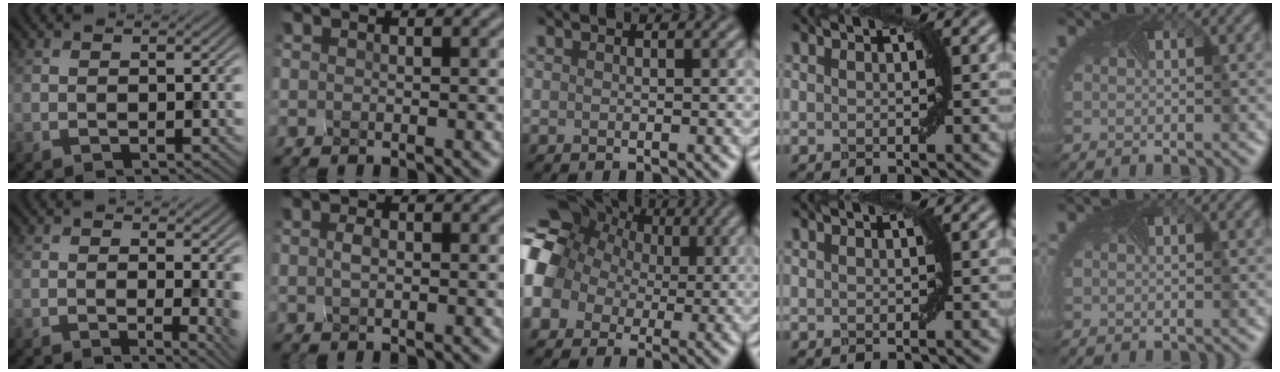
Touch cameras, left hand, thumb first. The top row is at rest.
{"thumb": {"total": 4.1, "force": [0.5, 1.0, 4.0], "torque": [-0.058, -0.006, 0.005]}, "index": {"total": 1.1, "force": [-0.1, -0.8, -0.7], "torque": [-0.016, -0.002, 0.022]}, "middle": {"total": 11.8, "force": [0.4, 10.9, 4.6], "torque": [-0.131, 0.033, -0.012]}}